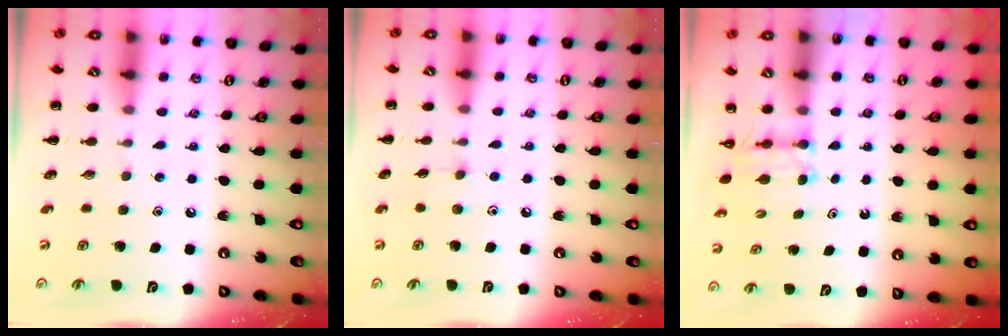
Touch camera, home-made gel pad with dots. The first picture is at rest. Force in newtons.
{"total": 4.2, "press": 3.8, "slide": 1.7}
{"total": 2.8, "press": 2.6, "slide": 1.1}